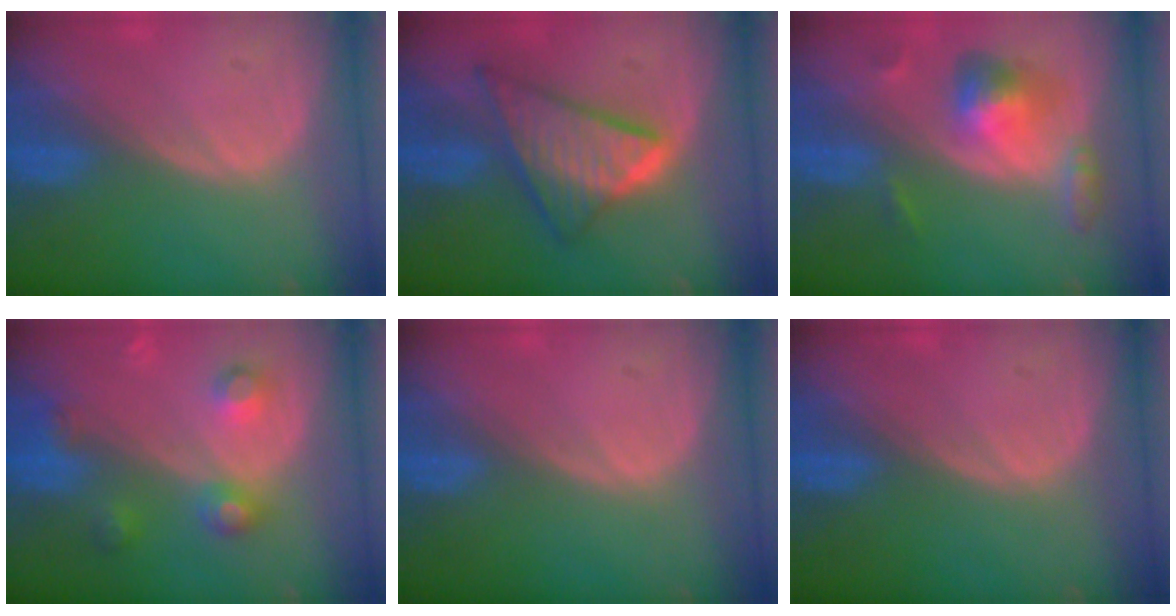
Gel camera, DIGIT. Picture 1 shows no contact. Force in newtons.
{"total": 9.0, "press": 9.0, "slide": 0.7}
{"total": 6.4, "press": 5.9, "slide": 2.5}
{"total": 5.3, "press": 5.3, "slide": 0.3}
{"total": 0.0}
{"total": 0.0}